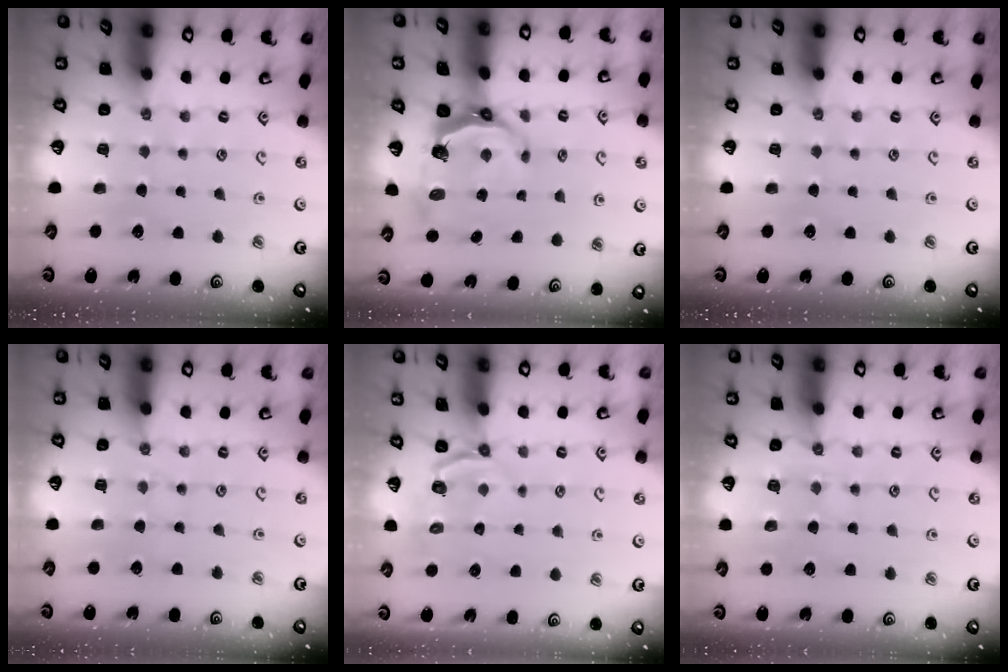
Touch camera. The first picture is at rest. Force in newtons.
{"total": 7.4, "press": 5.9, "slide": 4.6}
{"total": 0.0}
{"total": 2.9, "press": 2.9, "slide": 0.2}
{"total": 3.6, "press": 2.6, "slide": 2.5}
{"total": 5.8, "press": 5.7, "slide": 0.6}